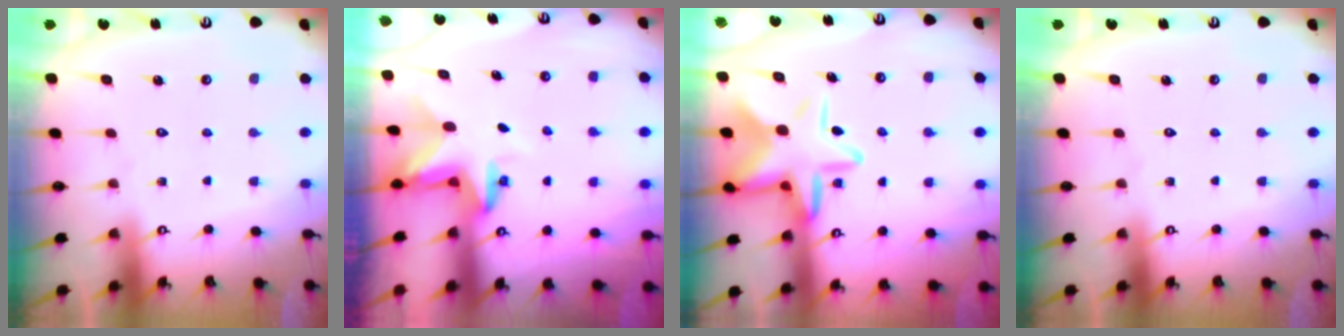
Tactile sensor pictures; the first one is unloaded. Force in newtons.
{"total": 2.8, "press": 2.8, "slide": 0.2}
{"total": 13.9, "press": 13.8, "slide": 1.3}
{"total": 0.0}